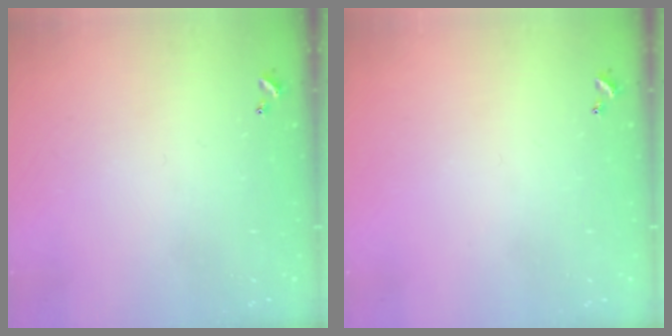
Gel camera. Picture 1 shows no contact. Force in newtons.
{"total": 0.0}